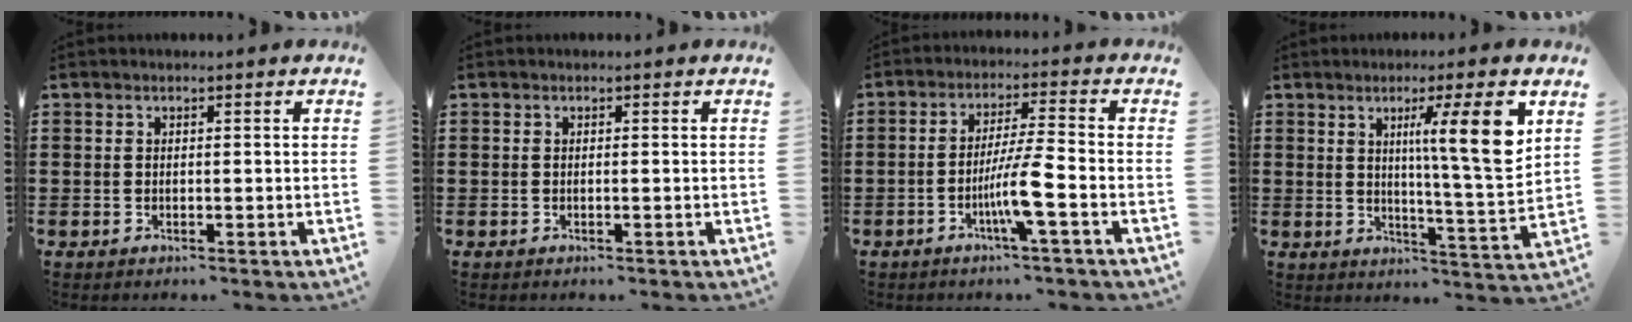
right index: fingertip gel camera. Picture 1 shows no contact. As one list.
[{"total": 0.0}, {"total": 6.8, "force": [-2.8, -0.2, 6.2], "torque": [-0.118, -0.008, -0.054]}, {"total": 10.8, "force": [4.4, 0.1, 9.8], "torque": [-0.156, -0.019, 0.060]}]